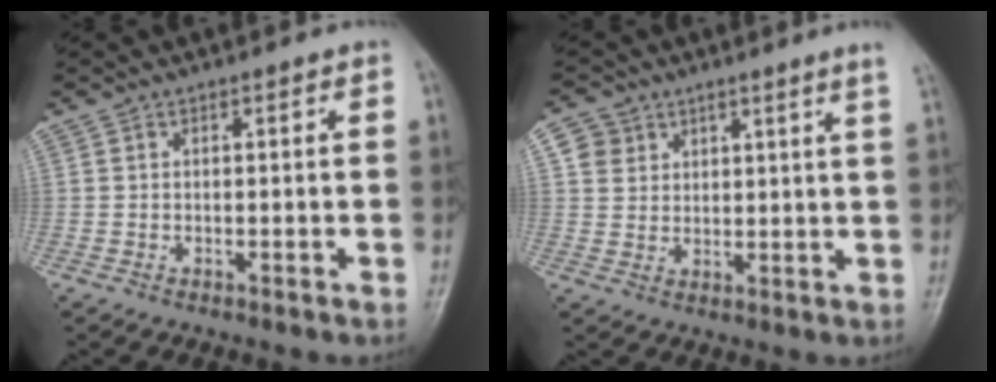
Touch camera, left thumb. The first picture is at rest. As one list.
[{"total": 5.6, "force": [3.9, 2.8, 3.0], "torque": [-0.027, -0.022, 0.060]}]